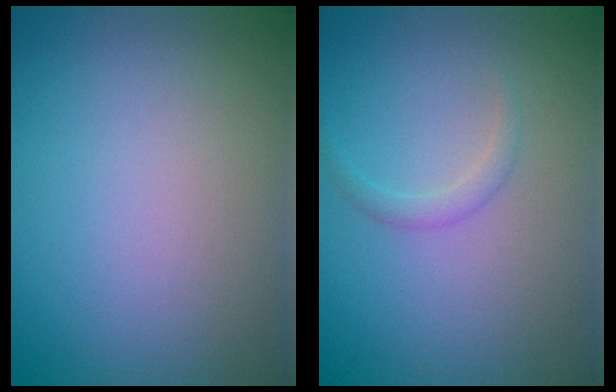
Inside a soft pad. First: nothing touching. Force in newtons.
{"total": 1.0, "press": 1.0, "slide": 0.1}